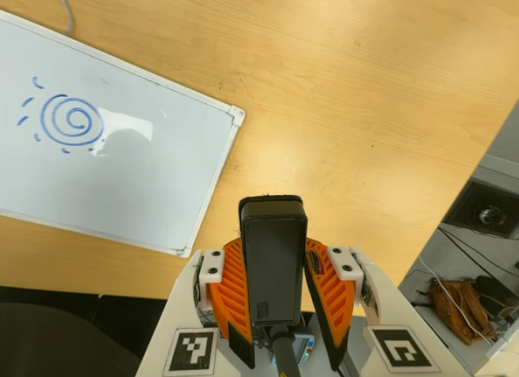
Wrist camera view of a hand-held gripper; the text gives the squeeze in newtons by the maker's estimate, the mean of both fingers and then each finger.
{"total": 7.8, "left": 6.9, "right": 8.7}